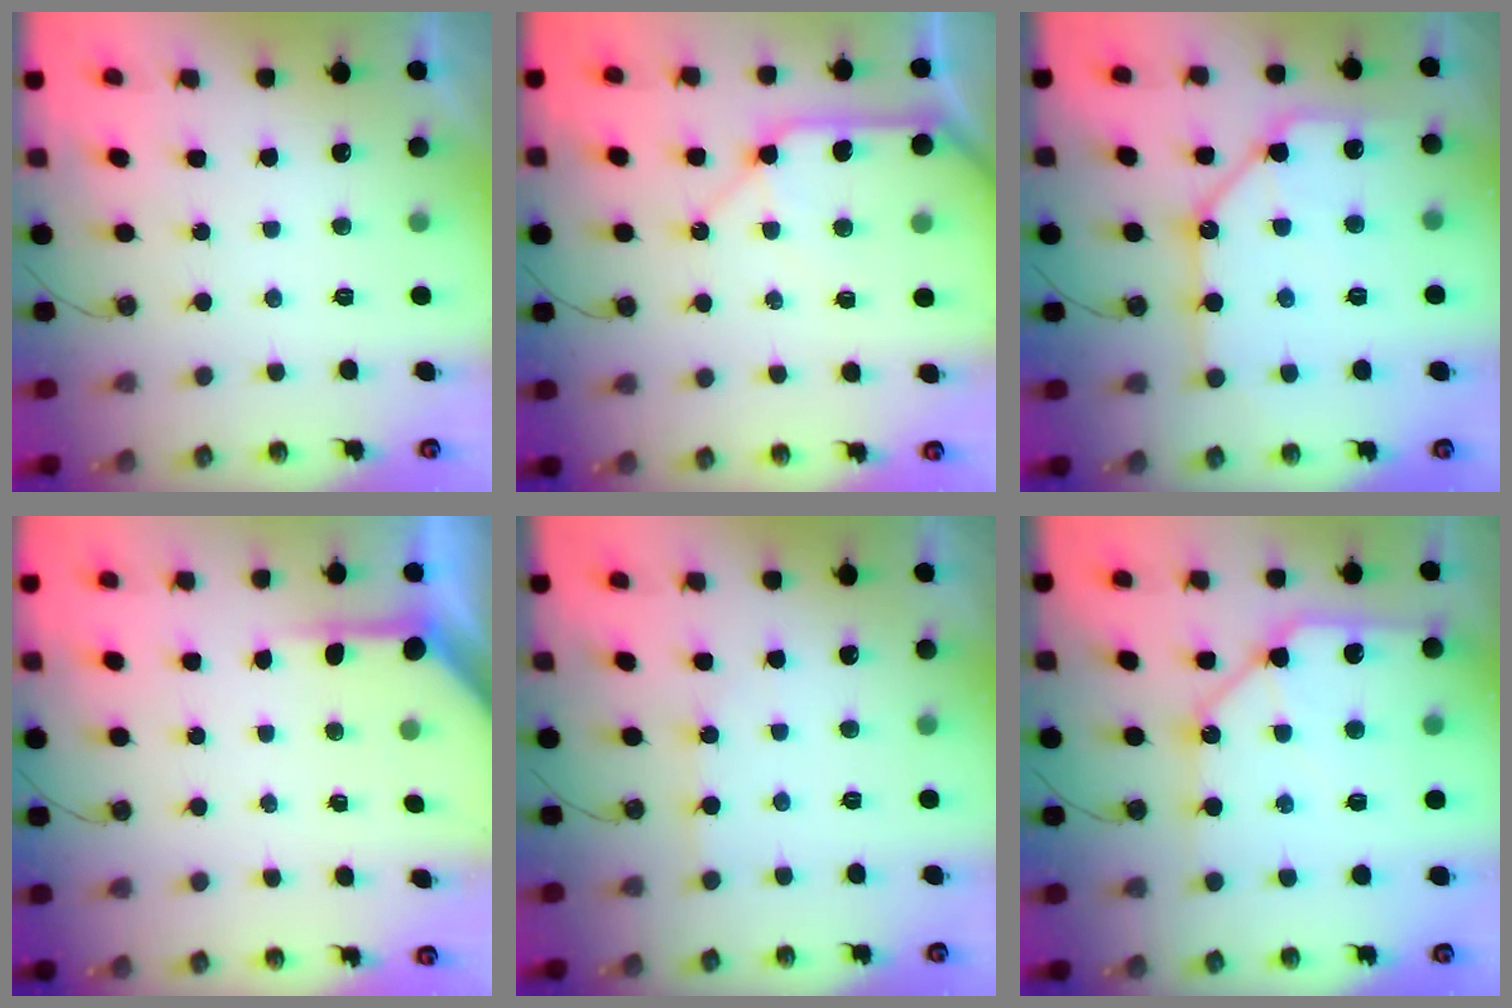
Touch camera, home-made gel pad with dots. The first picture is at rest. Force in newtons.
{"total": 12.0, "press": 11.8, "slide": 1.6}
{"total": 14.0, "press": 13.9, "slide": 1.6}
{"total": 4.1, "press": 4.1, "slide": 0.3}
{"total": 3.4, "press": 3.4, "slide": 0.5}
{"total": 13.7, "press": 13.6, "slide": 1.6}